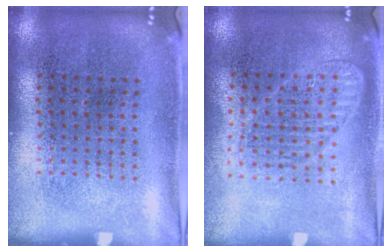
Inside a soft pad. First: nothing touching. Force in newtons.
{"total": 1.3, "press": 1.3, "slide": 0.4}